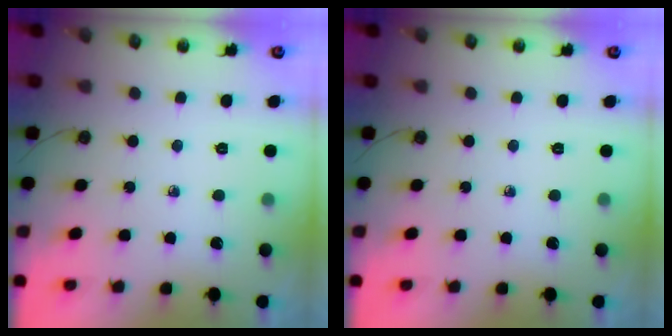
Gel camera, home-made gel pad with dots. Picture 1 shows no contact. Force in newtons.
{"total": 0.0}